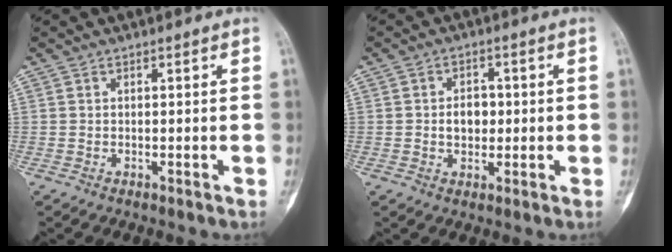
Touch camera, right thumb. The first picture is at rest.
{"total": 4.5, "force": [0.0, 3.3, 3.0], "torque": [-0.028, 0.006, -0.002]}